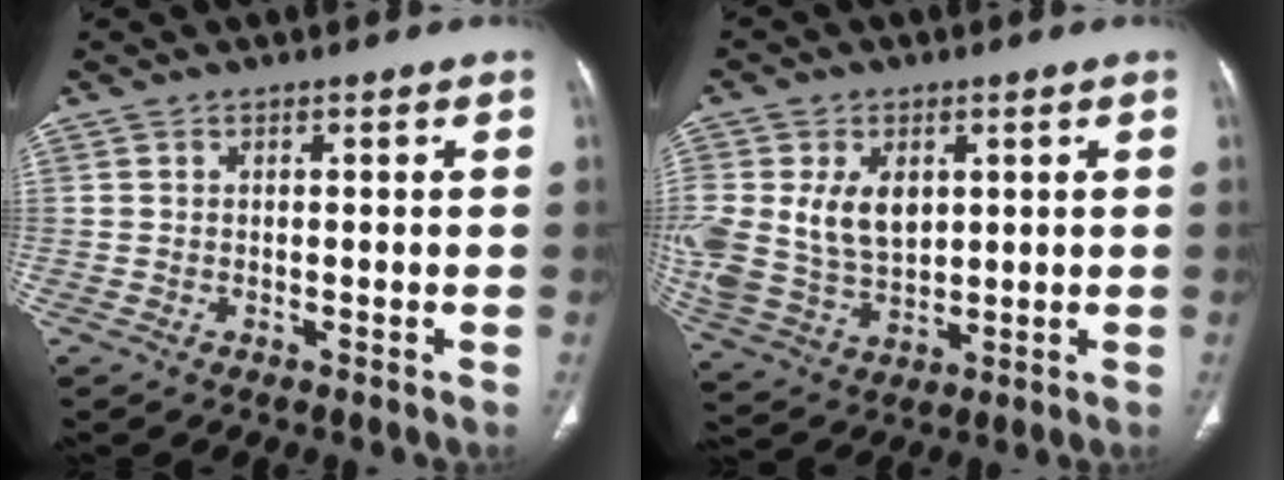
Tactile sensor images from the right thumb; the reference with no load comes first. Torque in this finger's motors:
{"motor_torque": [1.80, 1.77, 1.08, 0.85, 0.15]}